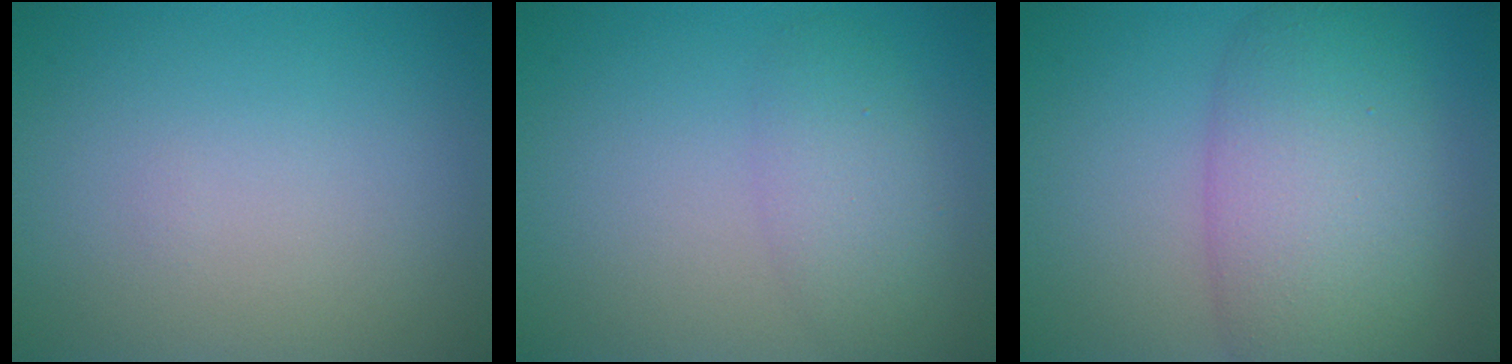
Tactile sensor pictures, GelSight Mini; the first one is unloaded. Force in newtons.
{"total": 3.0, "press": 3.0, "slide": 0.1}
{"total": 8.3, "press": 8.3, "slide": 0.2}